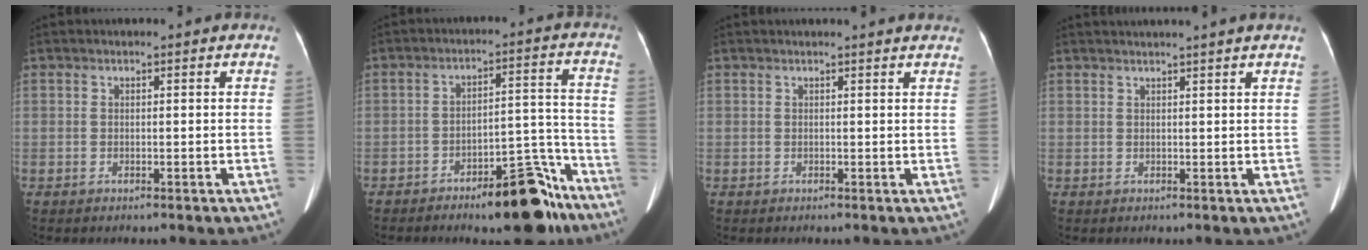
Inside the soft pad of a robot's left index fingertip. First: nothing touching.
{"total": 11.8, "force": [-8.7, 3.3, 7.2], "torque": [-0.074, 0.025, -0.128]}
{"total": 5.4, "force": [5.1, 0.0, 1.7], "torque": [-0.020, 0.015, 0.044]}
{"total": 4.9, "force": [4.3, -1.1, 2.1], "torque": [-0.024, 0.022, 0.051]}